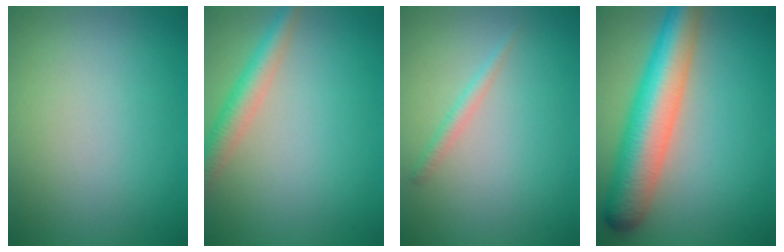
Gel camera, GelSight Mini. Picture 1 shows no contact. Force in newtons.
{"total": 3.5, "press": 3.5, "slide": 0.1}
{"total": 1.2, "press": 1.2, "slide": 0.0}
{"total": 8.8, "press": 8.8, "slide": 0.5}